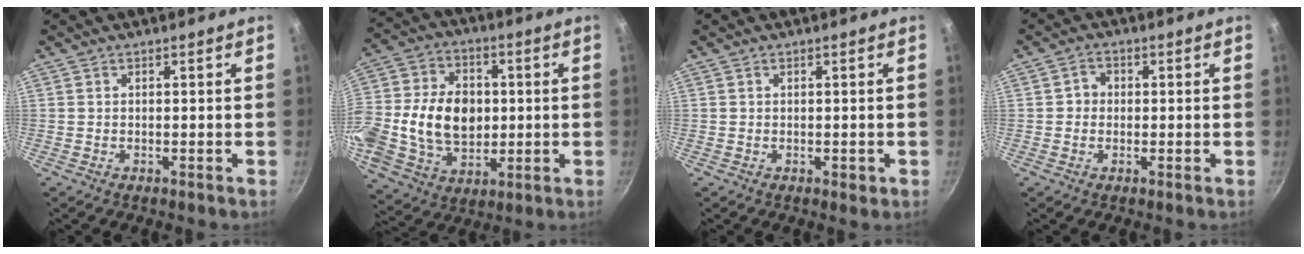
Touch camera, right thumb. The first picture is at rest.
{"total": 22.5, "force": [-0.1, 16.9, 14.8], "torque": [-0.292, 0.028, 0.003]}
{"total": 1.2, "force": [-0.2, 0.8, 0.9], "torque": [-0.009, 0.001, -0.001]}
{"total": 2.7, "force": [0.0, 2.5, 1.1], "torque": [-0.004, 0.007, -0.005]}